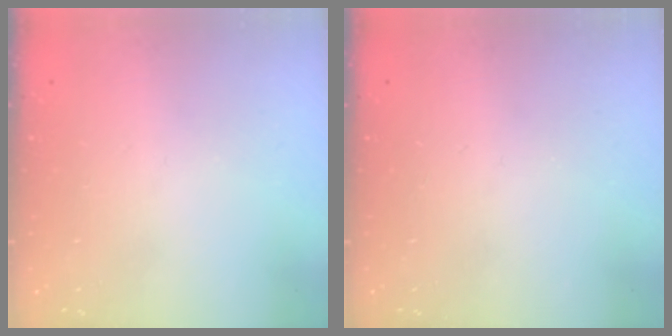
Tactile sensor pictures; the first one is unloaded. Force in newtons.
{"total": 0.0}